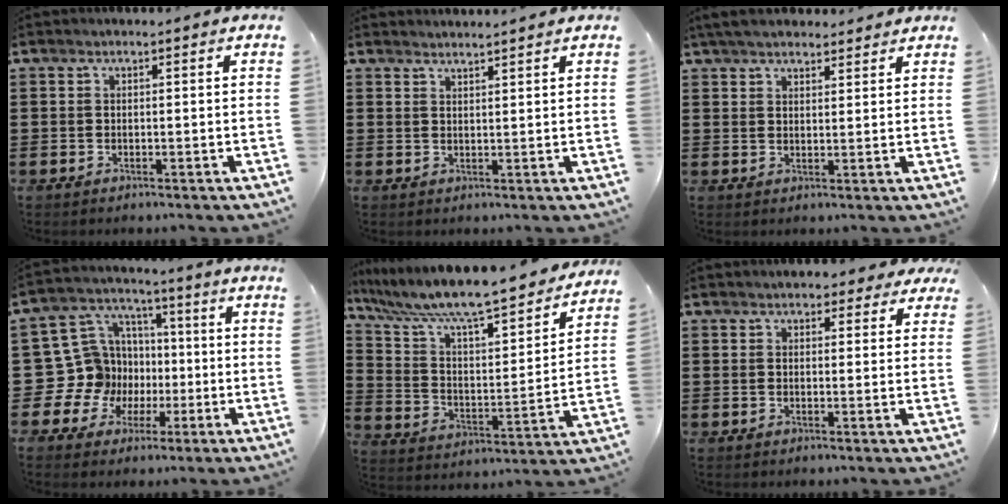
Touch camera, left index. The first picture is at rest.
{"total": 1.7, "force": [1.7, -0.2, 0.0], "torque": [-0.004, 0.001, 0.034]}
{"total": 4.3, "force": [3.9, 1.0, 1.4], "torque": [-0.038, -0.001, 0.075]}
{"total": 12.7, "force": [-1.6, 12.2, 3.2], "torque": [-0.137, -0.001, -0.009]}
{"total": 9.3, "force": [8.4, 0.4, 4.0], "torque": [-0.114, -0.066, 0.137]}
{"total": 2.7, "force": [2.2, 1.3, 1.0], "torque": [-0.019, 0.003, 0.038]}